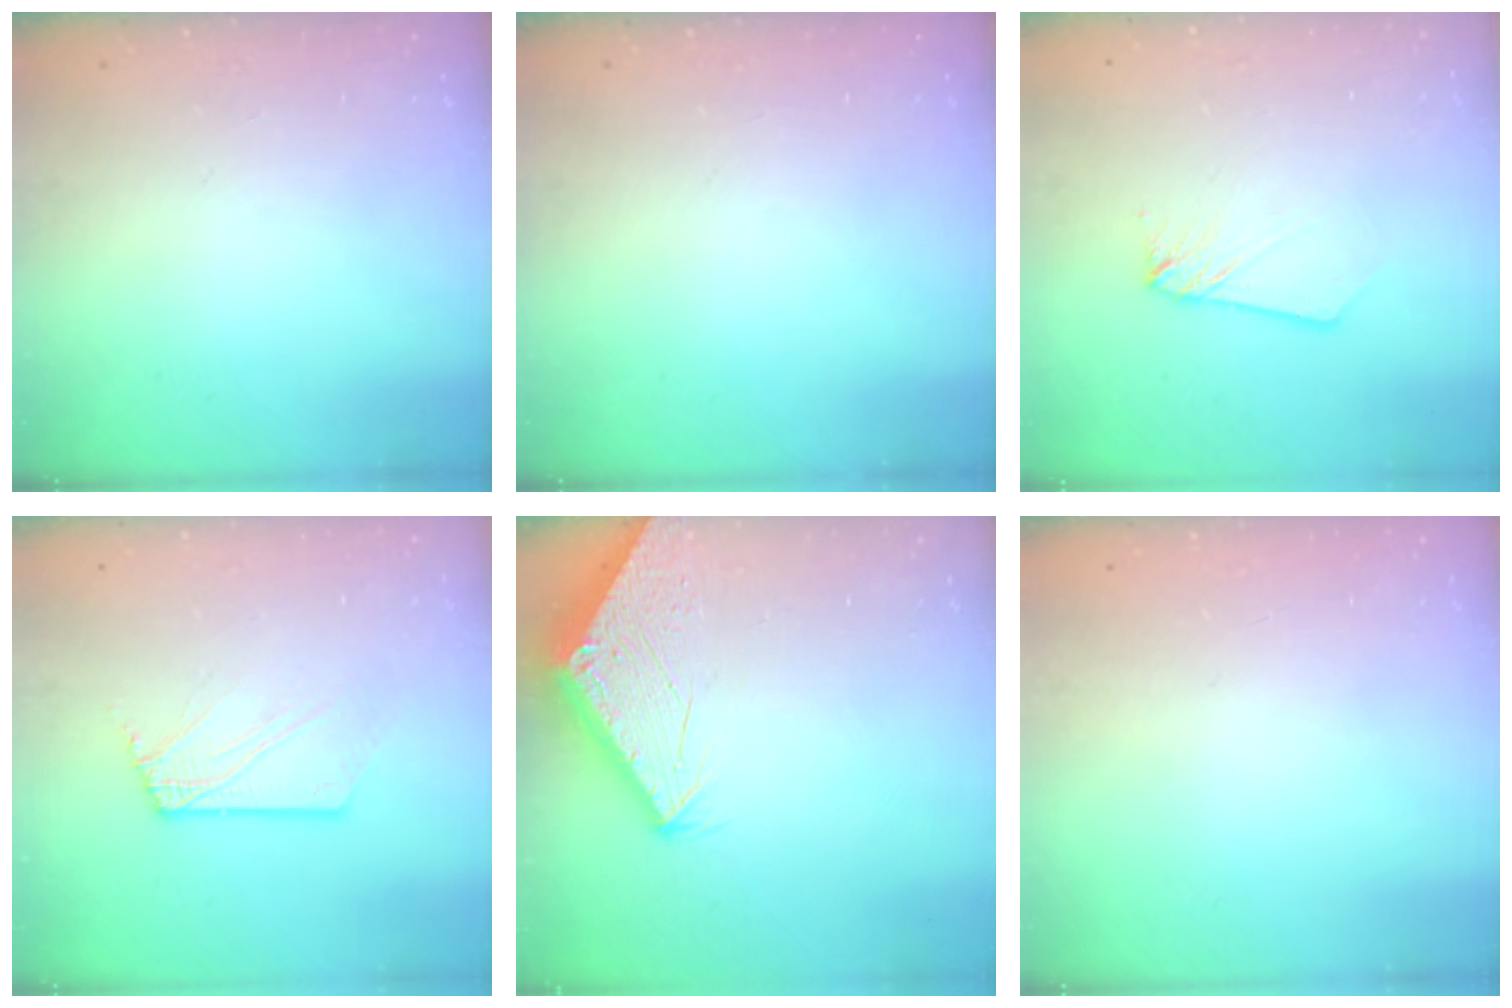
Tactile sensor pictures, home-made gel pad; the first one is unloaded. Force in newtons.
{"total": 0.0}
{"total": 2.6, "press": 2.6, "slide": 0.2}
{"total": 2.5, "press": 2.5, "slide": 0.3}
{"total": 2.7, "press": 2.7, "slide": 0.1}
{"total": 0.7, "press": 0.3, "slide": 0.7}